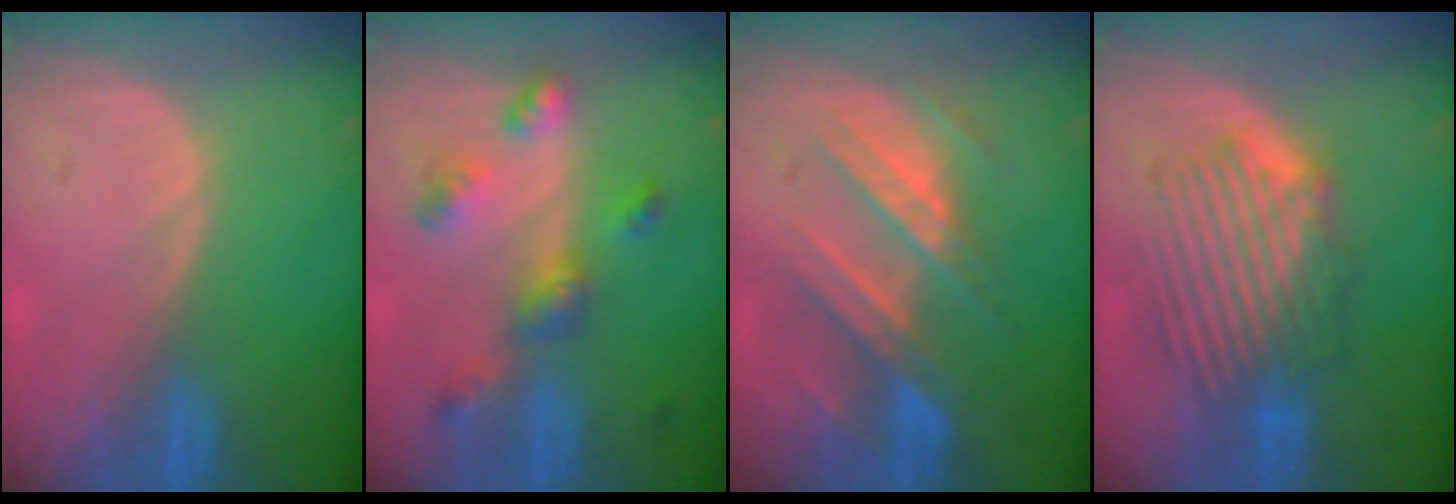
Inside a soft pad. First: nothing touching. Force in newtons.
{"total": 6.8, "press": 6.0, "slide": 3.3}
{"total": 8.8, "press": 7.9, "slide": 3.7}
{"total": 8.9, "press": 8.3, "slide": 3.2}